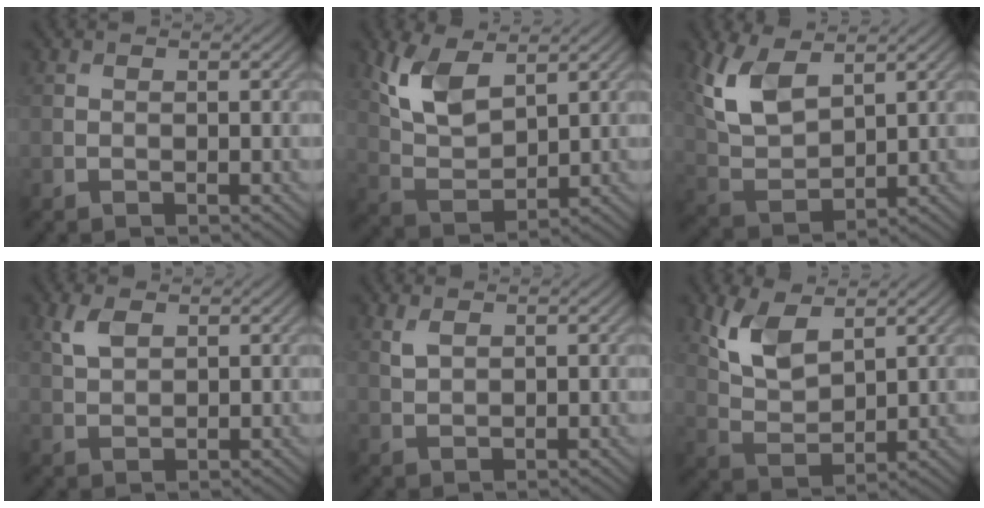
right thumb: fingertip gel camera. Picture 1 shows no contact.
{"total": 7.7, "force": [4.0, 3.7, 5.5], "torque": [-0.128, -0.001, 0.083]}
{"total": 8.7, "force": [4.2, 4.4, 6.2], "torque": [-0.154, 0.001, 0.086]}
{"total": 3.0, "force": [1.6, 1.5, 2.1], "torque": [-0.054, 0.003, 0.035]}
{"total": 1.7, "force": [1.1, 0.7, 1.1], "torque": [-0.033, 0.000, 0.026]}
{"total": 6.9, "force": [3.8, 3.3, 4.8], "torque": [-0.112, -0.006, 0.079]}